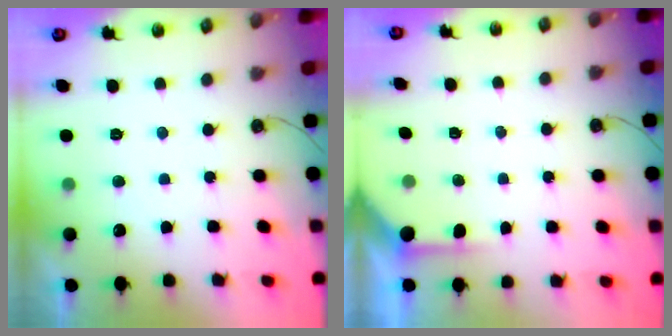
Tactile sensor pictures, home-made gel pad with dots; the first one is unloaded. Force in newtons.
{"total": 2.8, "press": 2.7, "slide": 0.3}